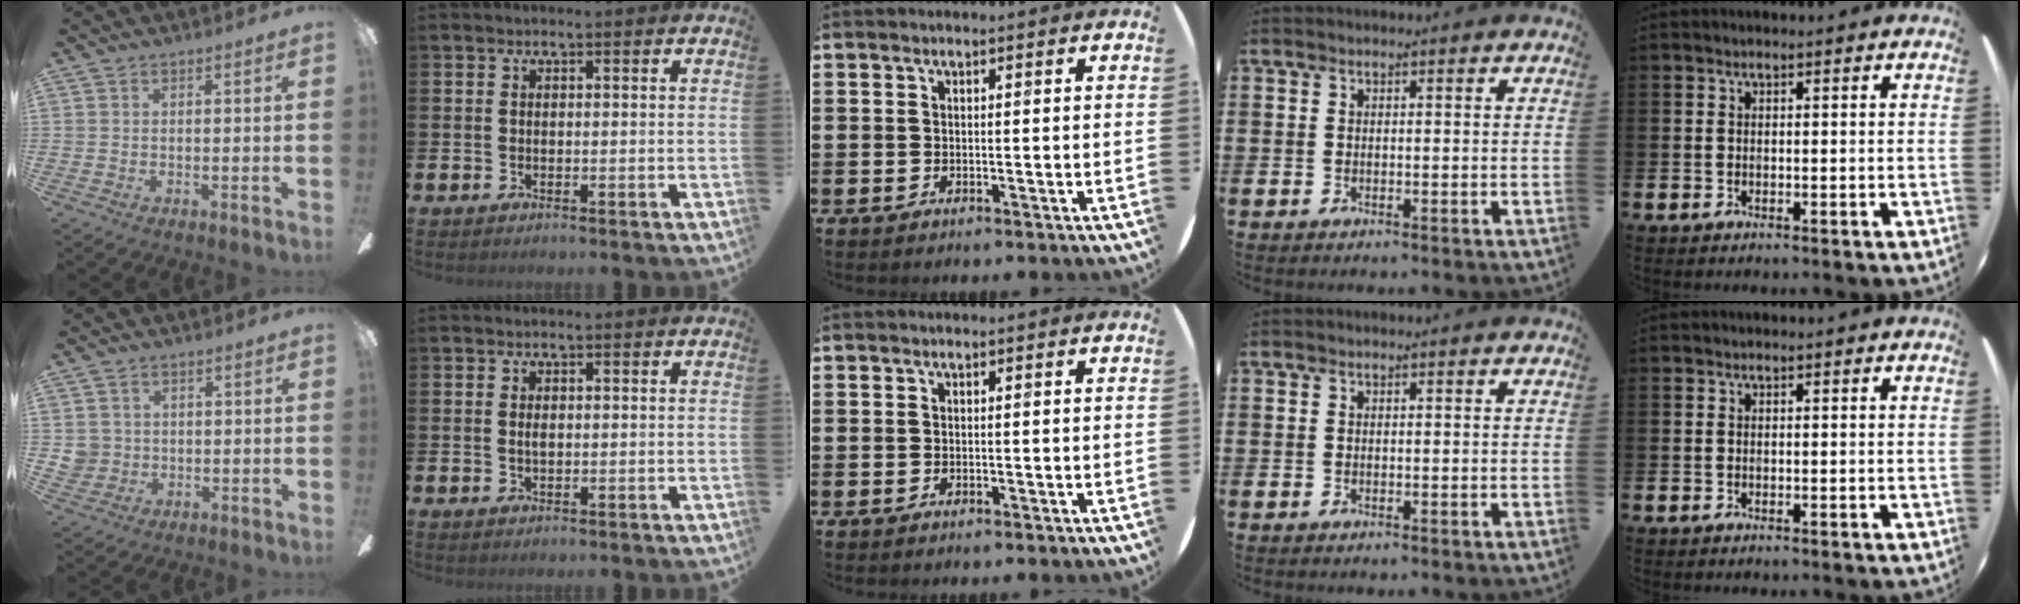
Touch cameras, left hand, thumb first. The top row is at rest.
{"thumb": {"total": 4.0, "force": [0.6, 4.0, 0.3], "torque": [-0.010, 0.008, 0.012]}, "index": {"total": 1.0, "force": [0.2, 0.5, 0.8], "torque": [-0.015, 0.004, 0.001]}}